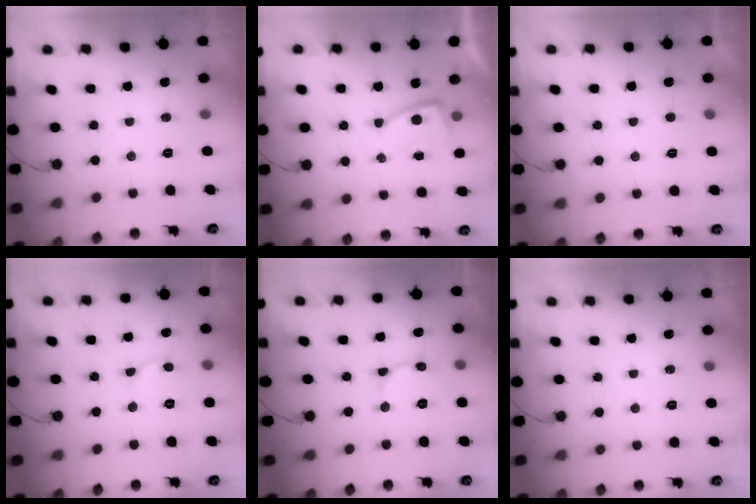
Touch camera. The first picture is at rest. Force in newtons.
{"total": 2.8, "press": 2.8, "slide": 0.5}
{"total": 1.6, "press": 1.6, "slide": 0.2}
{"total": 2.1, "press": 2.1, "slide": 0.1}
{"total": 2.6, "press": 2.6, "slide": 0.2}
{"total": 0.0}